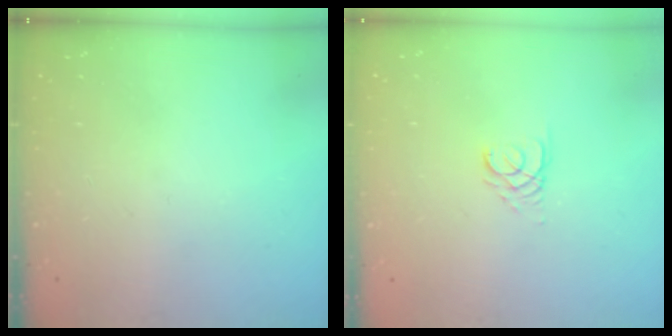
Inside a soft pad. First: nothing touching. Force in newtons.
{"total": 2.6, "press": 2.6, "slide": 0.3}